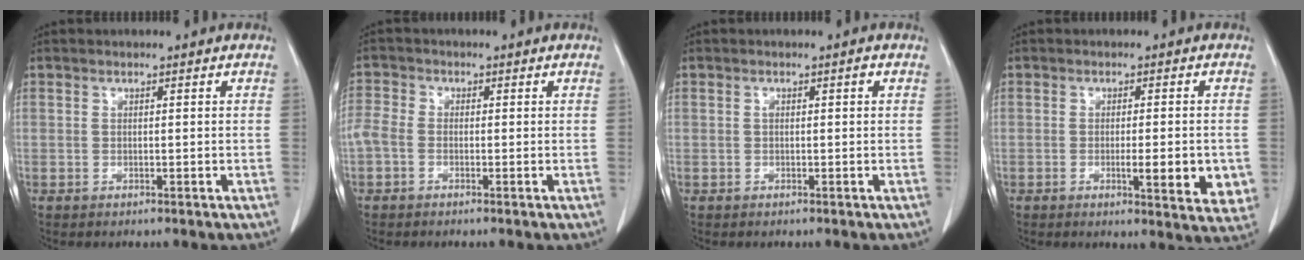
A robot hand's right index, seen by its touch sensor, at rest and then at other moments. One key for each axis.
{"total": 3.4, "fx": -1.0, "fy": 2.4, "fz": 2.3, "tx": -0.067, "ty": 0.013, "tz": -0.022}
{"total": 0.9, "fx": 0.1, "fy": 0.3, "fz": 0.8, "tx": -0.010, "ty": 0.004, "tz": 0.003}
{"total": 7.5, "fx": -1.6, "fy": 1.7, "fz": 7.2, "tx": -0.084, "ty": -0.009, "tz": -0.016}